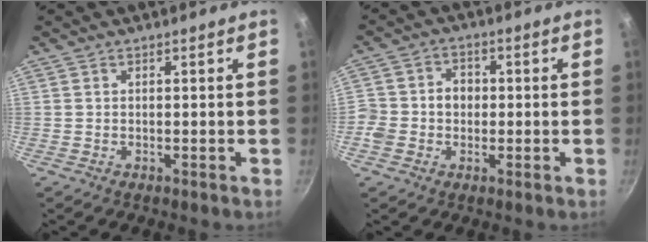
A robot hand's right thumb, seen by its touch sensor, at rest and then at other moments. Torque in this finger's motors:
{"motor_torque": [0.22, 0.49, 0.35, 0.14, 0.00]}